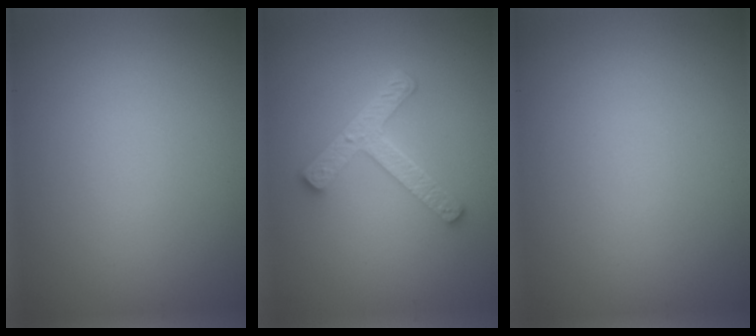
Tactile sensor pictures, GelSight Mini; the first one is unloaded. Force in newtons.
{"total": 4.4, "press": 3.3, "slide": 2.9}
{"total": 0.0}